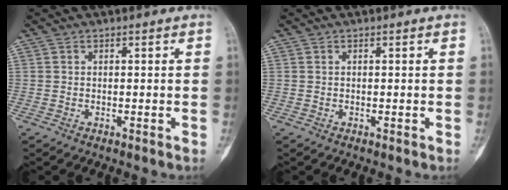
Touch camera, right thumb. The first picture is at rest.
{"total": 0.0}